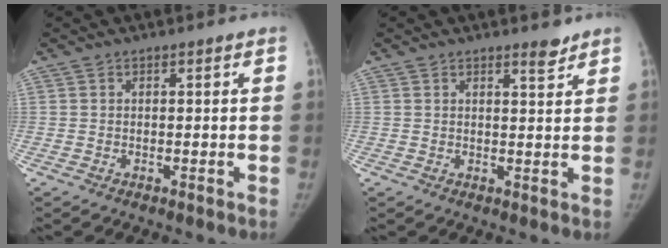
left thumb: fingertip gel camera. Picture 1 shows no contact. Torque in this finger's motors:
{"motor_torque": [0.48, -0.27, 0.52, 0.02, 0.09]}